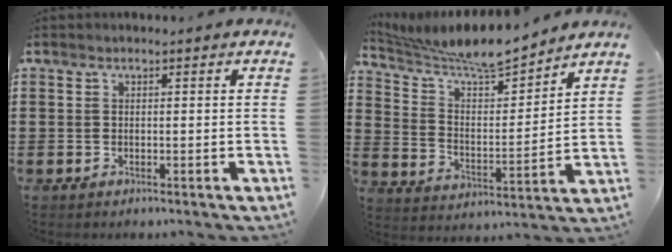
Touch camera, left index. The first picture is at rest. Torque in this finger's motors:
{"motor_torque": [-0.69, -0.85, -0.04, 0.00]}